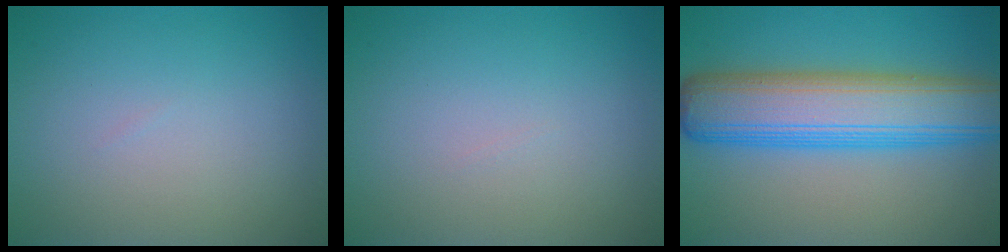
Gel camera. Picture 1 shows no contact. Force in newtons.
{"total": 0.0}
{"total": 10.2, "press": 10.2, "slide": 0.2}